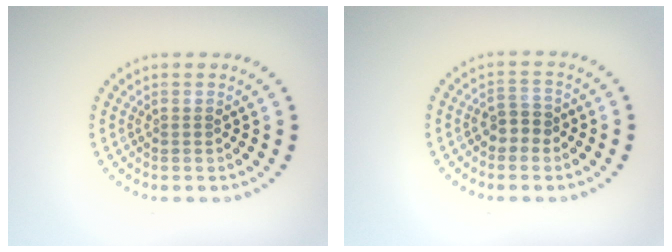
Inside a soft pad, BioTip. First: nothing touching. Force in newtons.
{"total": 2.0, "press": 1.9, "slide": 0.6}